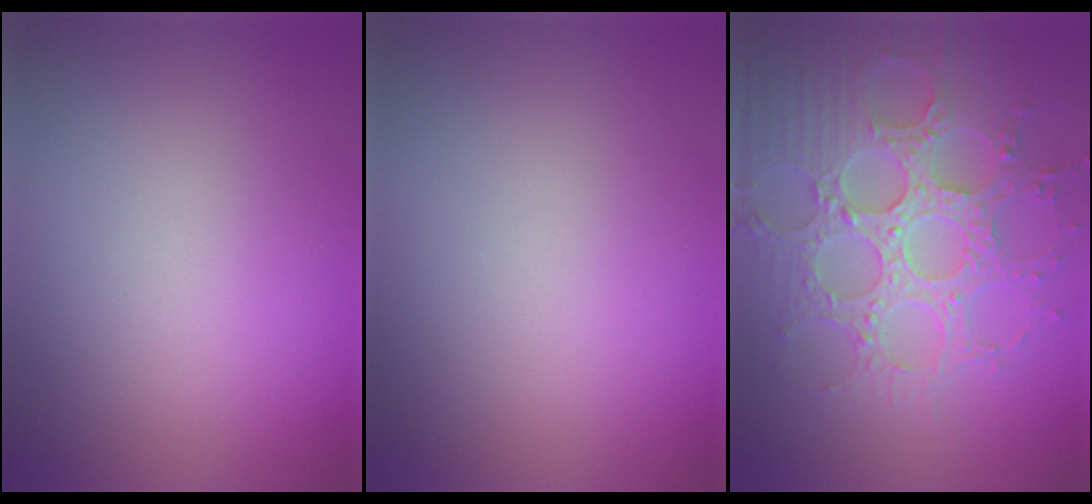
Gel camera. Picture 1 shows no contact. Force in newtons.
{"total": 0.0}
{"total": 8.1, "press": 6.3, "slide": 5.0}